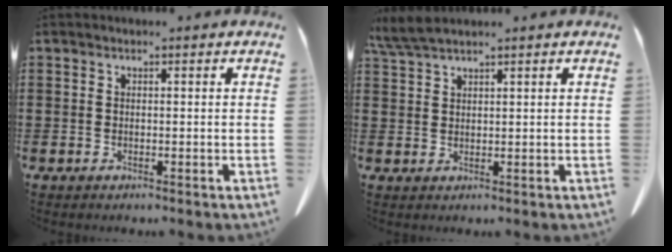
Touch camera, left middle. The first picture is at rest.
{"total": 3.3, "force": [2.7, 0.3, 2.0], "torque": [-0.045, 0.000, 0.051]}